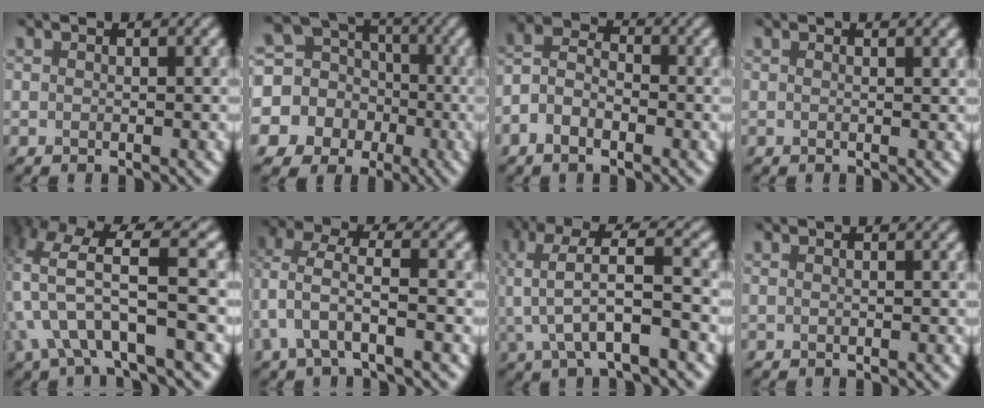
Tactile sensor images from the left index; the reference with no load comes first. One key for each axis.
{"total": 13.3, "fx": -2.2, "fy": 12.5, "fz": 3.9, "tx": -0.129, "ty": 0.008, "tz": -0.060}
{"total": 4.1, "fx": -1.9, "fy": 2.4, "fz": 2.7, "tx": -0.048, "ty": 0.013, "tz": -0.046}
{"total": 1.3, "fx": 0.6, "fy": 0.6, "fz": 0.9, "tx": -0.004, "ty": 0.003, "tz": -0.010}
{"total": 7.5, "fx": -2.1, "fy": 2.6, "fz": 6.7, "tx": -0.132, "ty": 0.011, "tz": -0.040}
{"total": 4.1, "fx": -0.4, "fy": 1.9, "fz": 3.6, "tx": -0.081, "ty": 0.010, "tz": -0.011}
{"total": 6.8, "fx": -0.5, "fy": 2.0, "fz": 6.5, "tx": -0.125, "ty": 0.019, "tz": -0.011}
{"total": 0.7, "fx": 0.2, "fy": 0.4, "fz": 0.6, "tx": 0.000, "ty": -0.005, "tz": -0.005}